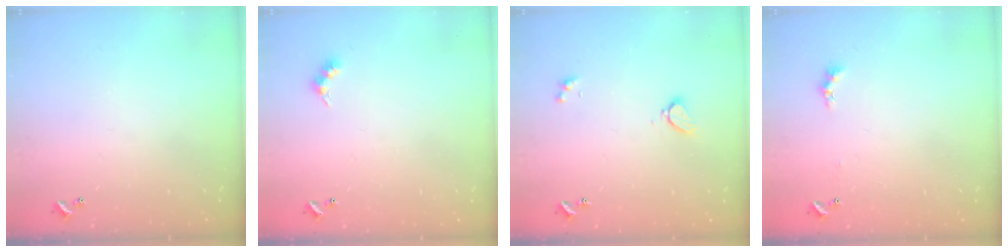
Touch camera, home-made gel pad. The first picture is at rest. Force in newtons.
{"total": 3.9, "press": 3.8, "slide": 0.6}
{"total": 2.2, "press": 2.2, "slide": 0.3}
{"total": 0.6, "press": 0.4, "slide": 0.5}